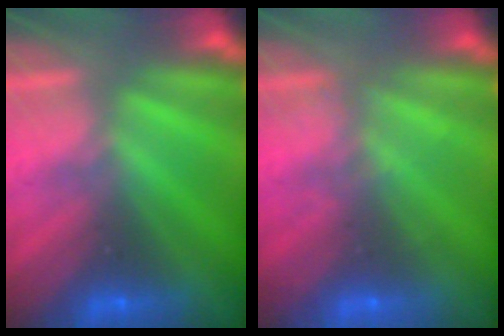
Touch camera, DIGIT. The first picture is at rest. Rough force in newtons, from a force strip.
{"total": 2.0}